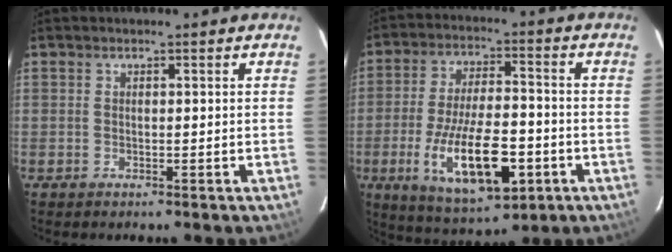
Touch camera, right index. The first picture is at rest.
{"total": 17.4, "force": [-6.1, 6.8, 14.9], "torque": [-0.292, -0.018, -0.089]}